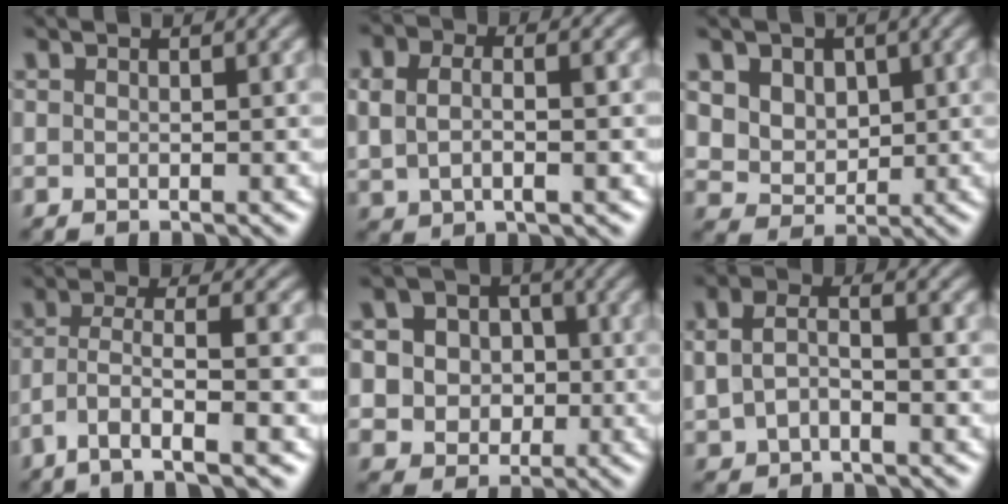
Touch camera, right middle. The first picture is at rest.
{"total": 4.8, "force": [0.6, 2.9, 3.7], "torque": [-0.067, 0.007, 0.009]}
{"total": 5.8, "force": [2.6, 4.5, 2.5], "torque": [-0.060, 0.009, 0.046]}
{"total": 5.7, "force": [-2.8, 1.4, 4.7], "torque": [-0.093, 0.003, -0.052]}
{"total": 8.7, "force": [1.3, 8.0, 3.0], "torque": [-0.085, 0.039, 0.016]}
{"total": 3.7, "force": [0.0, 2.3, 3.0], "torque": [-0.069, 0.009, -0.002]}